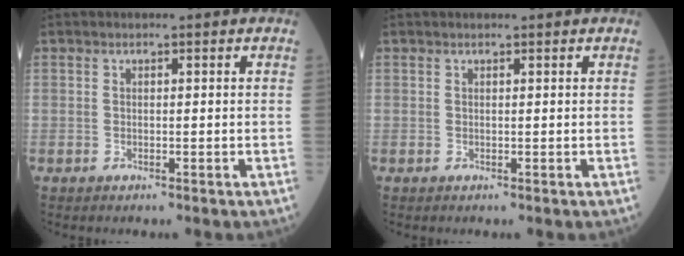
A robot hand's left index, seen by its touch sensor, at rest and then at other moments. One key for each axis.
{"total": 1.0, "fx": 0.9, "fy": 0.1, "fz": 0.4, "tx": -0.004, "ty": 0.020, "tz": 0.015}